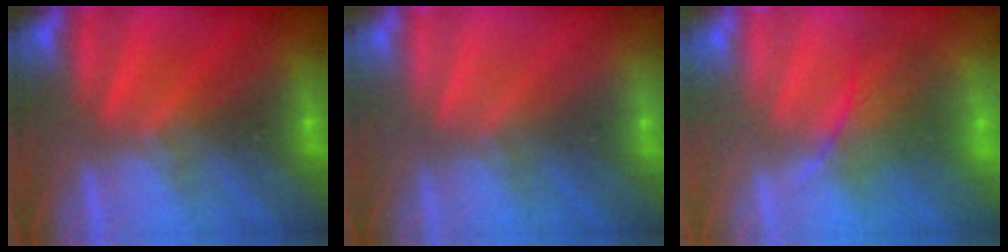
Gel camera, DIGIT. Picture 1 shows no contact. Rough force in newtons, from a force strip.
{"total": 2.9}
{"total": 2.3}